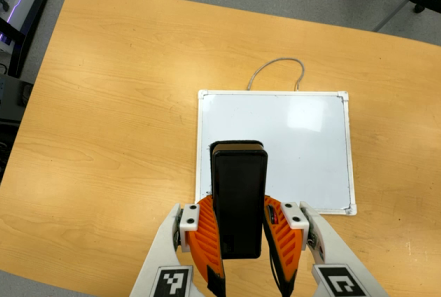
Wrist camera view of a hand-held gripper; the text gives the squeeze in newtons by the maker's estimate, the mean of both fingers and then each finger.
{"total": 8.4, "left": 7.0, "right": 9.9}